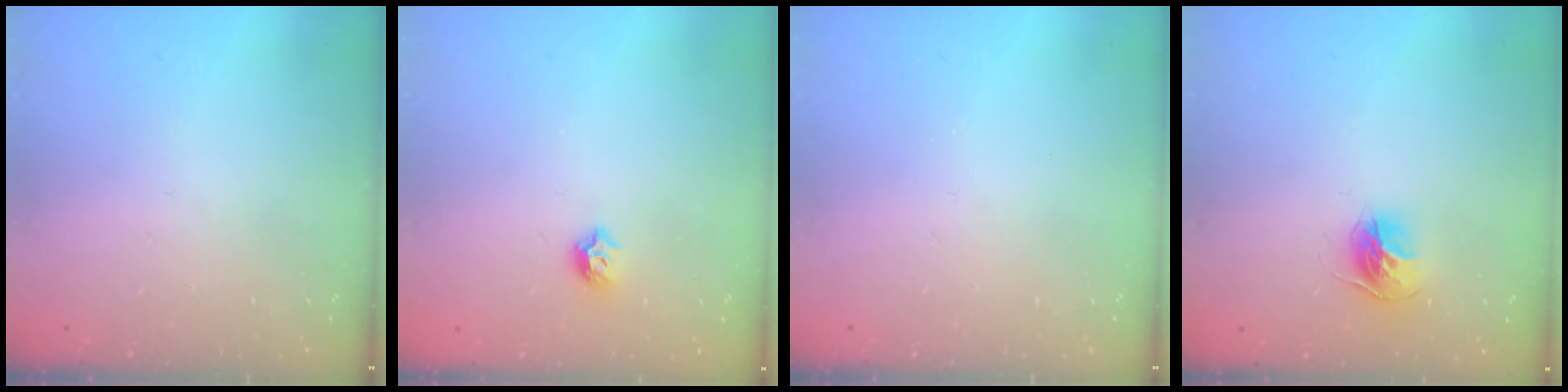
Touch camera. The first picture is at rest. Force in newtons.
{"total": 5.6, "press": 5.6, "slide": 0.8}
{"total": 0.0}
{"total": 11.1, "press": 11.1, "slide": 0.9}